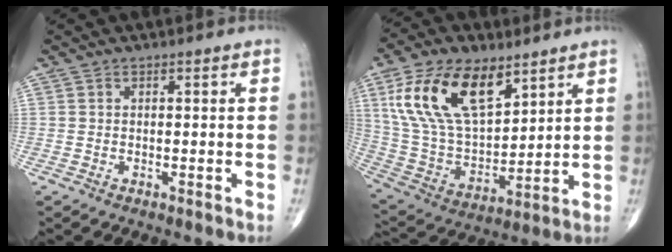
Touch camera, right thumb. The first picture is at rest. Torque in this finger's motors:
{"motor_torque": [1.17, 2.06, 1.69, 0.98, 0.31]}